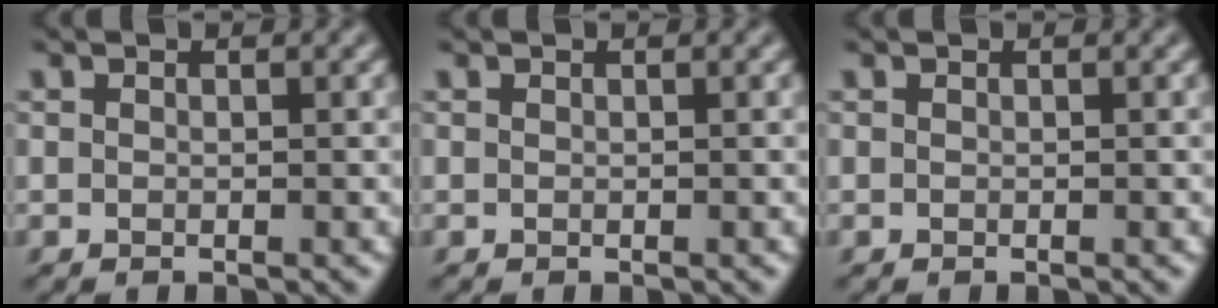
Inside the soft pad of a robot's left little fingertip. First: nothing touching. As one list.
[{"total": 0.0}, {"total": 0.0}]